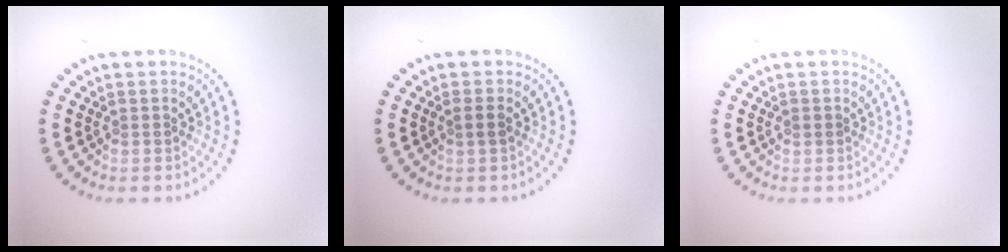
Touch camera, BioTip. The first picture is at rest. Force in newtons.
{"total": 1.1, "press": 0.9, "slide": 0.6}
{"total": 0.7, "press": 0.7, "slide": 0.1}